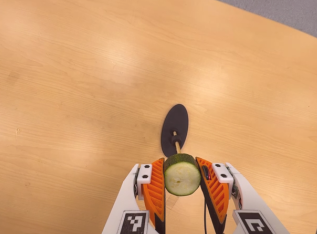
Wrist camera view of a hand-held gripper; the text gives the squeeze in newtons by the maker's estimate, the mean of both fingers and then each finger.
{"total": 9.6, "left": 8.6, "right": 10.6}